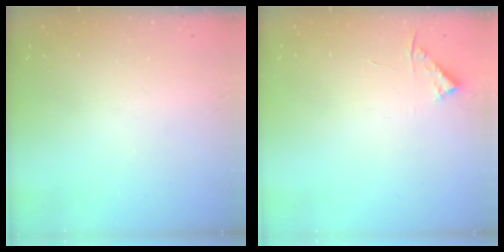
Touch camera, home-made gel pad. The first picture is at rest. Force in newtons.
{"total": 3.4, "press": 3.4, "slide": 0.4}